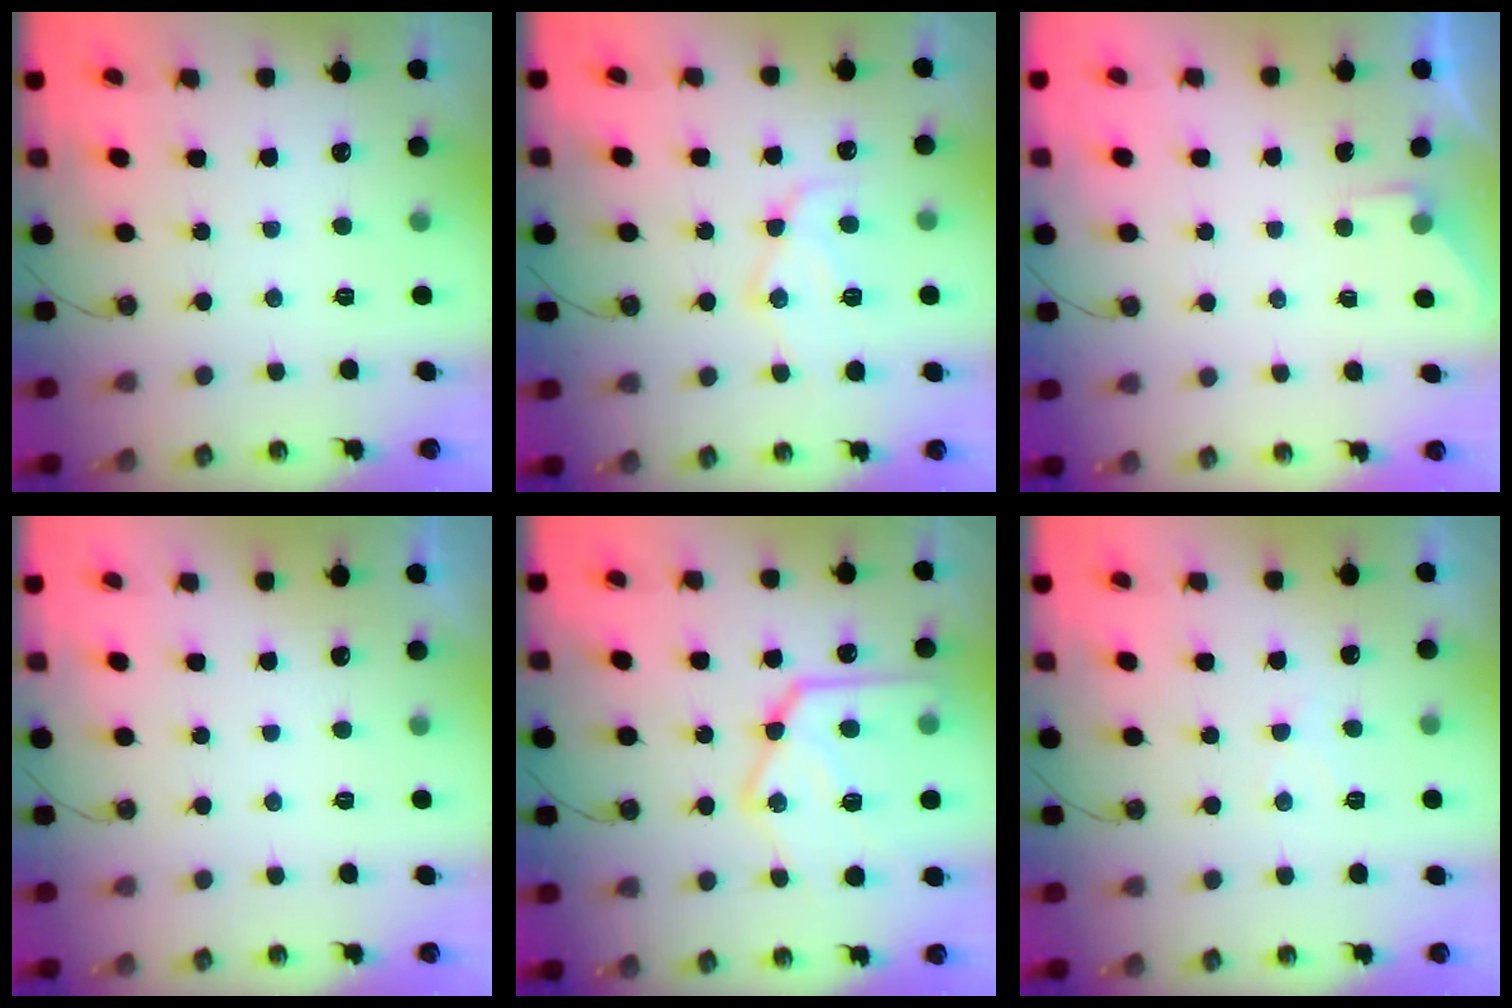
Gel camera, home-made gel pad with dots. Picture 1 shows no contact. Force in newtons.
{"total": 12.1, "press": 12.1, "slide": 1.2}
{"total": 2.6, "press": 2.6, "slide": 0.5}
{"total": 0.0}
{"total": 23.0, "press": 22.9, "slide": 2.5}
{"total": 4.9, "press": 4.8, "slide": 0.7}